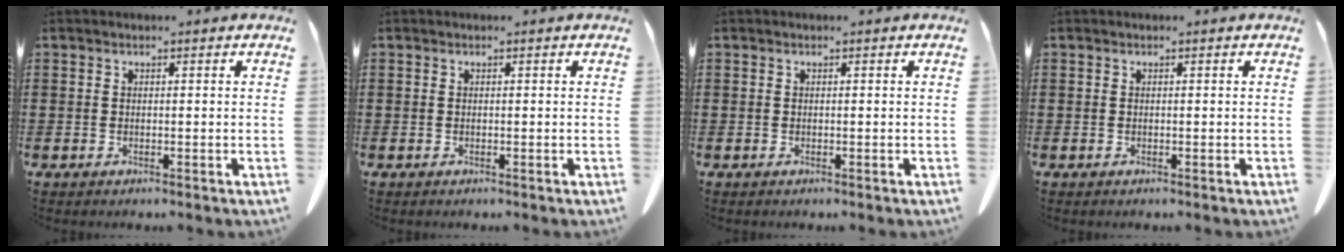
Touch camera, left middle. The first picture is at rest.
{"total": 0.0}
{"total": 0.0}
{"total": 0.0}